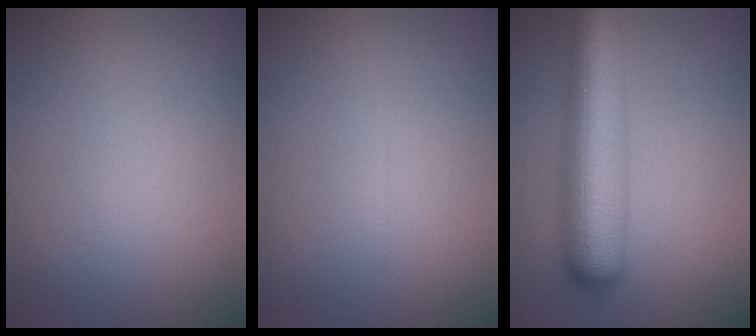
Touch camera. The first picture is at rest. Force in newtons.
{"total": 0.7, "press": 0.7, "slide": 0.2}
{"total": 9.7, "press": 9.7, "slide": 0.4}